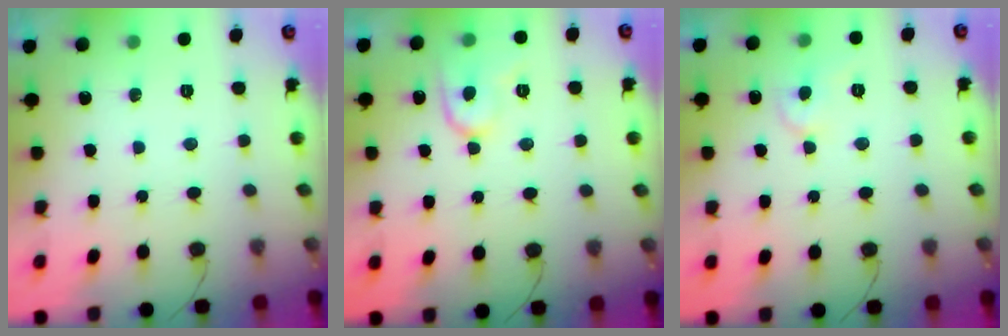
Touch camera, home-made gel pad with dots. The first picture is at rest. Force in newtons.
{"total": 9.1, "press": 9.1, "slide": 0.9}
{"total": 6.2, "press": 6.2, "slide": 0.6}